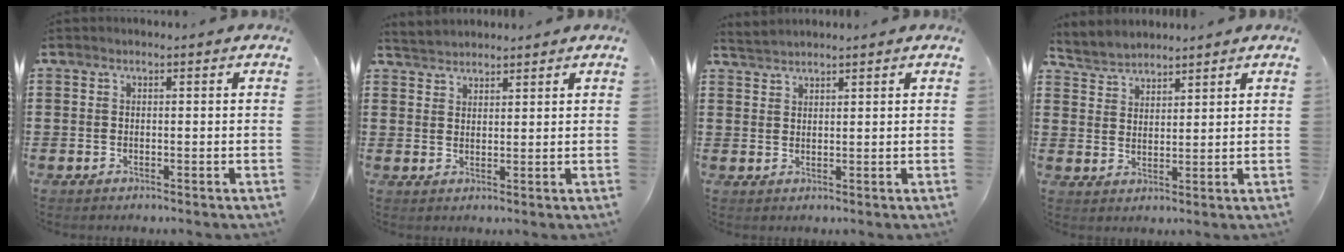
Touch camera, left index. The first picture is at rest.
{"total": 2.5, "force": [2.4, 0.5, -0.3], "torque": [-0.003, -0.001, 0.048]}
{"total": 2.0, "force": [2.0, 0.0, 0.1], "torque": [-0.007, 0.003, 0.041]}
{"total": 3.4, "force": [3.3, 0.8, -0.3], "torque": [-0.010, -0.006, 0.061]}